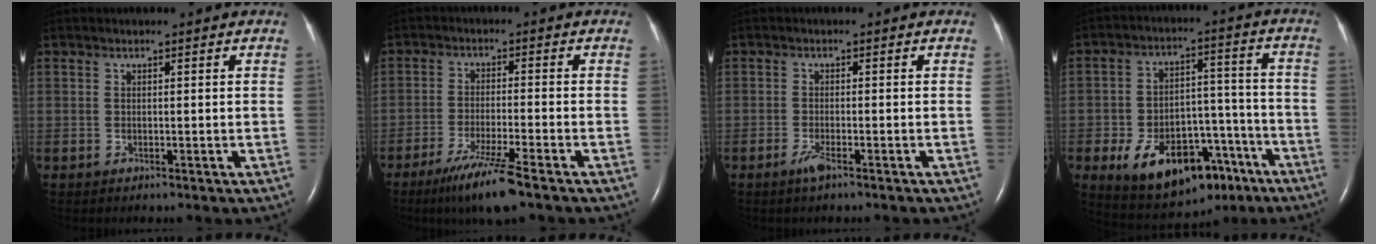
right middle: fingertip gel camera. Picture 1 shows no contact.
{"total": 8.1, "force": [-5.5, -0.3, 5.9], "torque": [-0.115, -0.026, -0.100]}
{"total": 2.0, "force": [-1.4, 0.2, 1.4], "torque": [-0.036, -0.004, -0.028]}
{"total": 16.4, "force": [-9.0, 8.8, 10.5], "torque": [-0.156, 0.026, -0.125]}